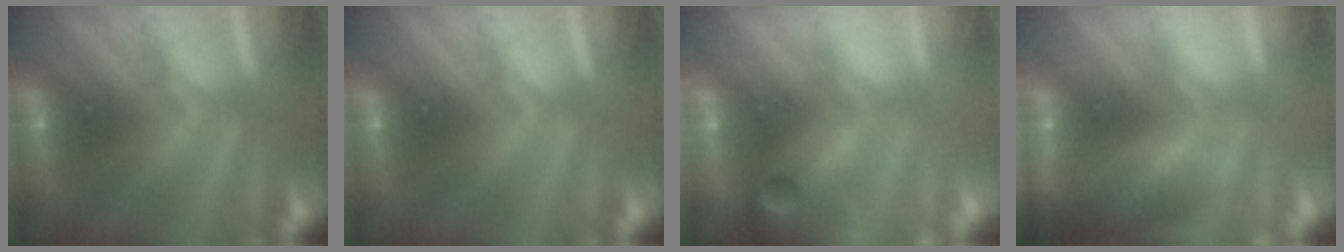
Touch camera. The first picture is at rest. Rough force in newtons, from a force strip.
{"total": 0.0}
{"total": 10.7}
{"total": 9.1}